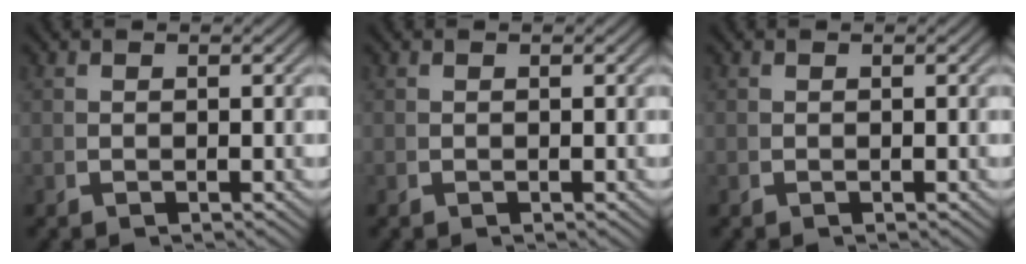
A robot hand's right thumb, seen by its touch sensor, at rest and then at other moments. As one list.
[{"total": 0.0}, {"total": 0.0}]